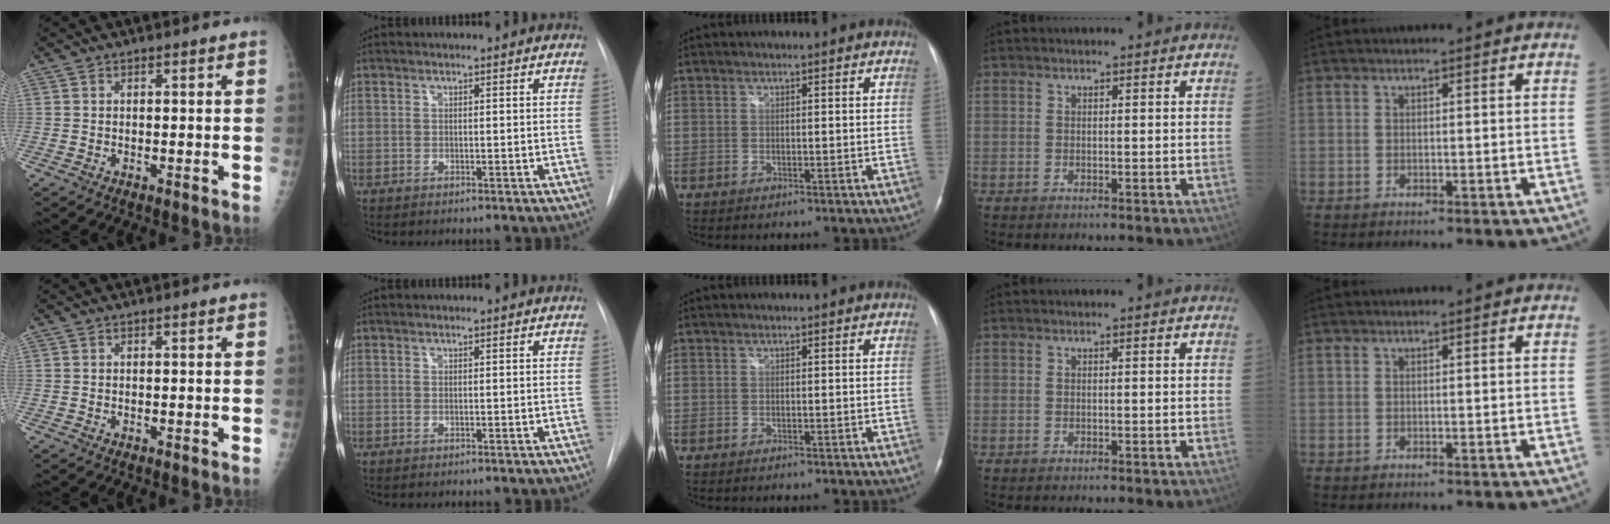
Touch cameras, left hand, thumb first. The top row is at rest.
{}